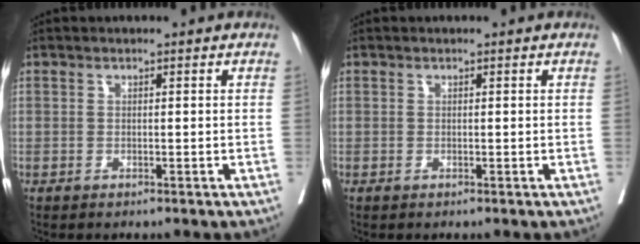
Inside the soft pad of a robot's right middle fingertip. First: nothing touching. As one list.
[{"total": 0.0}]